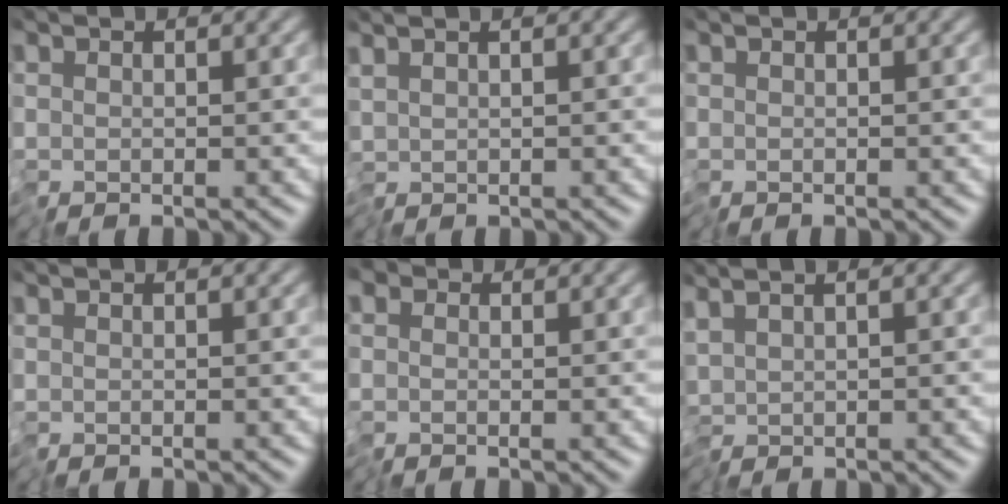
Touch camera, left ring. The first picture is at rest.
{"total": 1.0, "force": [0.2, 0.2, 0.9], "torque": [-0.021, 0.003, 0.004]}
{"total": 0.0}
{"total": 0.0}
{"total": 1.4, "force": [-0.3, 1.3, 0.3], "torque": [-0.009, -0.001, -0.010]}
{"total": 1.6, "force": [0.4, 0.4, 1.6], "torque": [-0.034, 0.005, 0.006]}